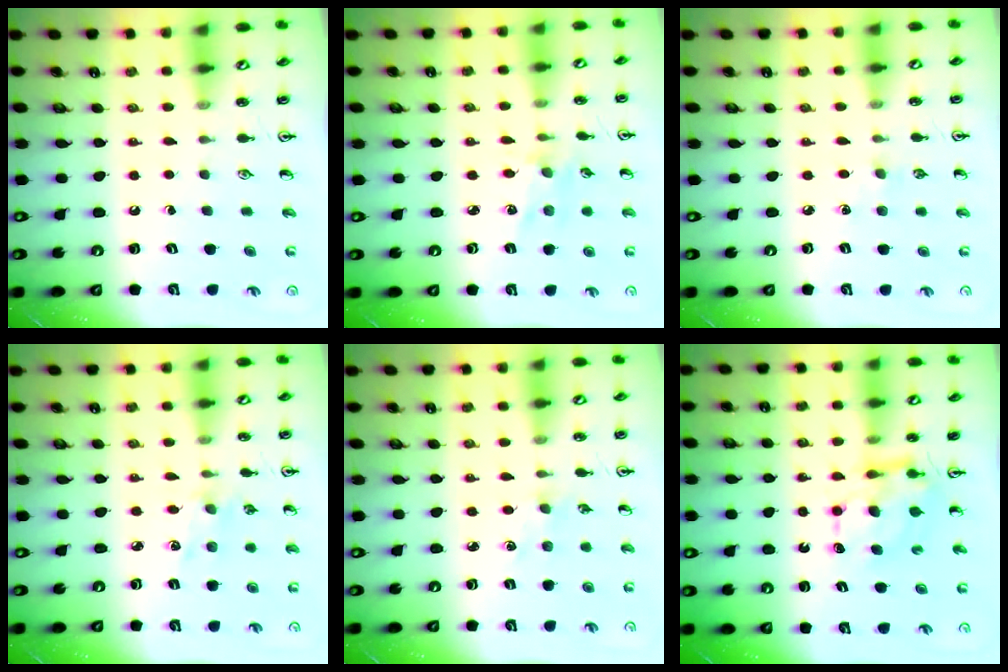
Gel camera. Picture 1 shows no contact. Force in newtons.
{"total": 2.0, "press": 2.0, "slide": 0.4}
{"total": 2.8, "press": 2.8, "slide": 0.4}
{"total": 2.9, "press": 2.8, "slide": 0.5}
{"total": 2.8, "press": 2.7, "slide": 0.4}
{"total": 7.0, "press": 6.9, "slide": 0.6}